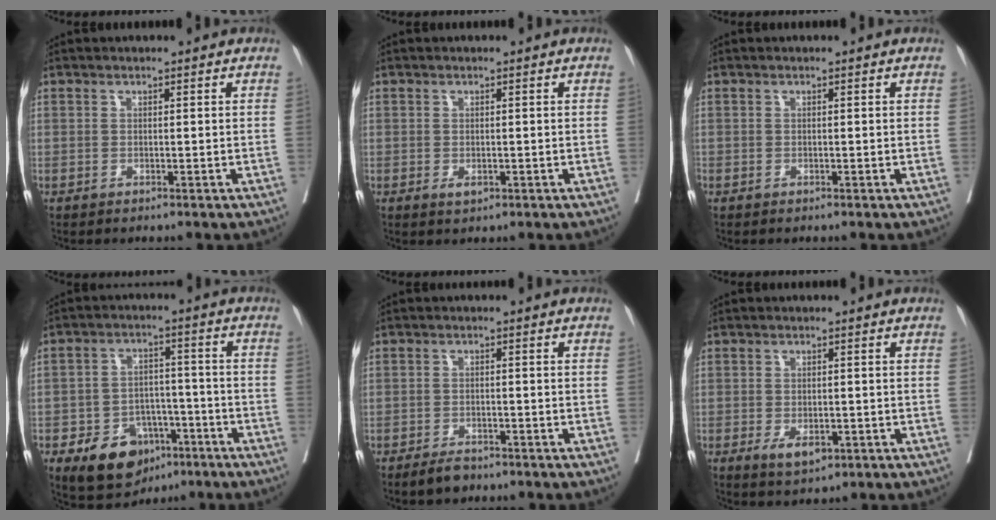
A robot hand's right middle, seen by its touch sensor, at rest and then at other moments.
{"total": 1.3, "force": [-0.5, 0.7, 1.0], "torque": [-0.015, -0.003, -0.003]}
{"total": 0.0}
{"total": 10.4, "force": [-5.7, 6.9, 5.3], "torque": [-0.087, 0.010, -0.084]}
{"total": 2.8, "force": [-2.2, 1.1, 1.2], "torque": [-0.026, -0.003, -0.034]}
{"total": 3.9, "force": [-1.6, 1.9, 3.0], "torque": [-0.050, -0.005, -0.016]}